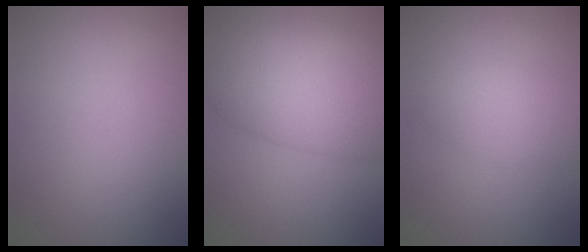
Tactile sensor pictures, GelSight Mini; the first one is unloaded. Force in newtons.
{"total": 8.5, "press": 8.5, "slide": 0.5}
{"total": 3.0, "press": 3.0, "slide": 0.2}